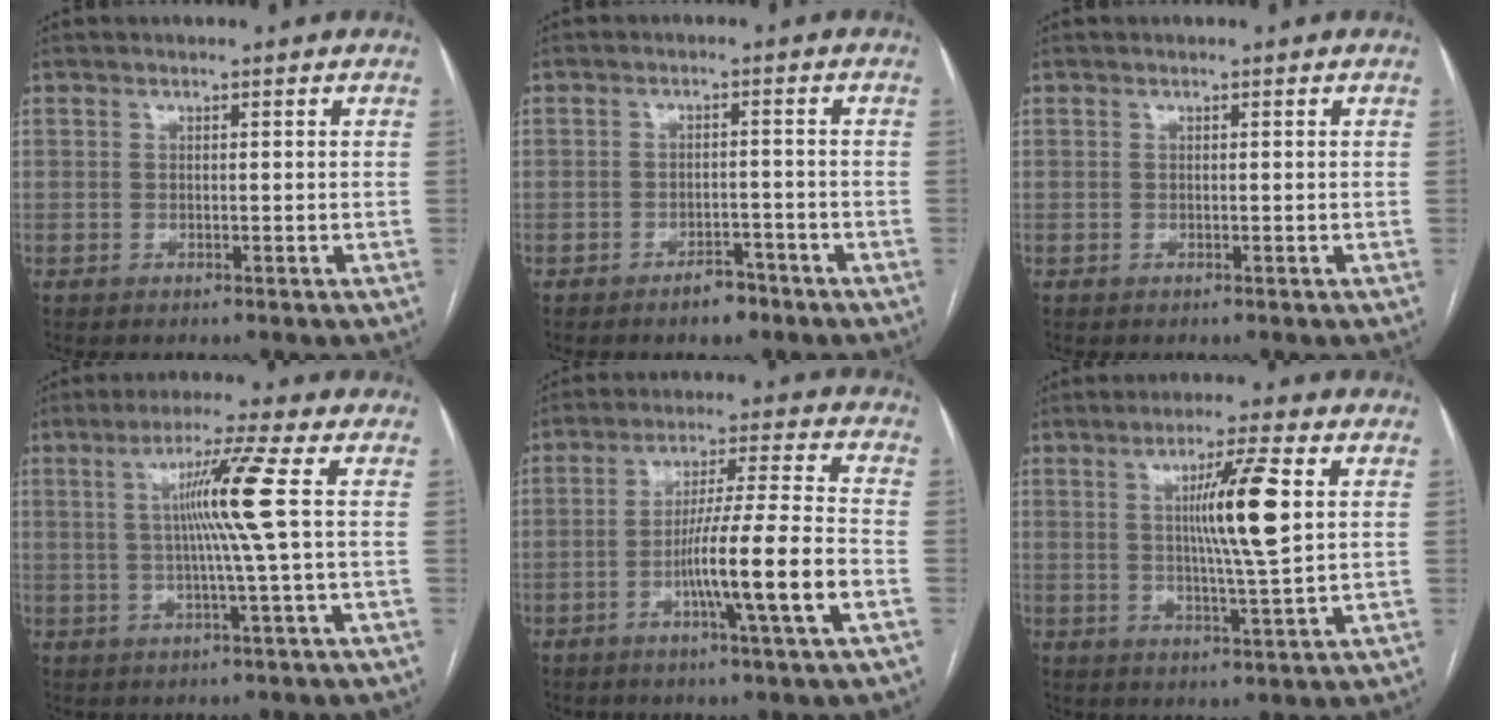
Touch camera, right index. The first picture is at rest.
{"total": 3.4, "force": [-2.6, 1.6, 1.6], "torque": [-0.019, 0.006, -0.035]}
{"total": 0.0}
{"total": 8.4, "force": [1.1, -2.3, 8.0], "torque": [-0.142, 0.003, 0.027]}
{"total": 12.5, "force": [-4.1, -1.1, 11.8], "torque": [-0.203, -0.002, -0.072]}
{"total": 9.7, "force": [2.1, -0.6, 9.5], "torque": [-0.163, -0.005, 0.036]}